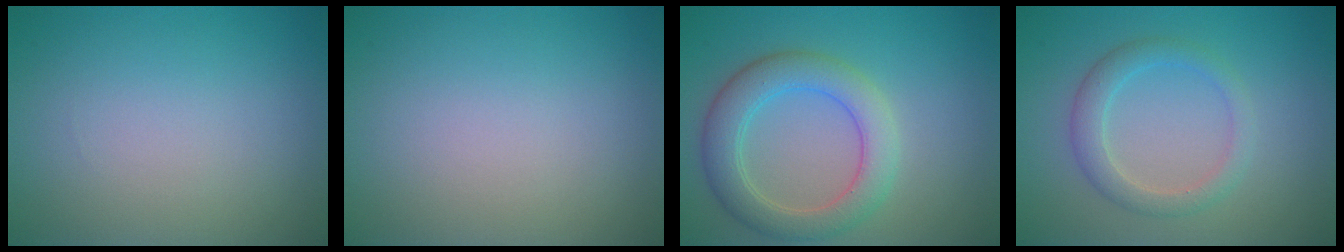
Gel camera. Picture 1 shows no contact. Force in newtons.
{"total": 0.0}
{"total": 4.9, "press": 4.9, "slide": 0.3}
{"total": 2.6, "press": 2.6, "slide": 0.1}